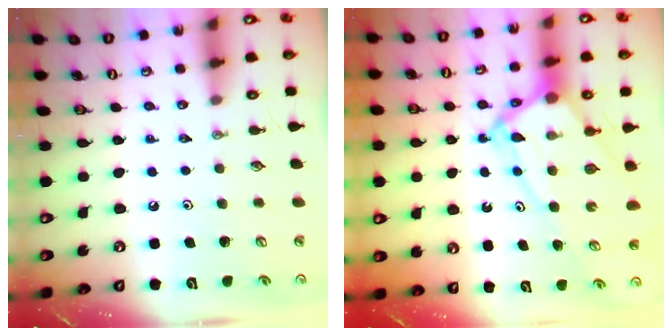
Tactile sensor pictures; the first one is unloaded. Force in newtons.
{"total": 12.4, "press": 12.3, "slide": 1.1}